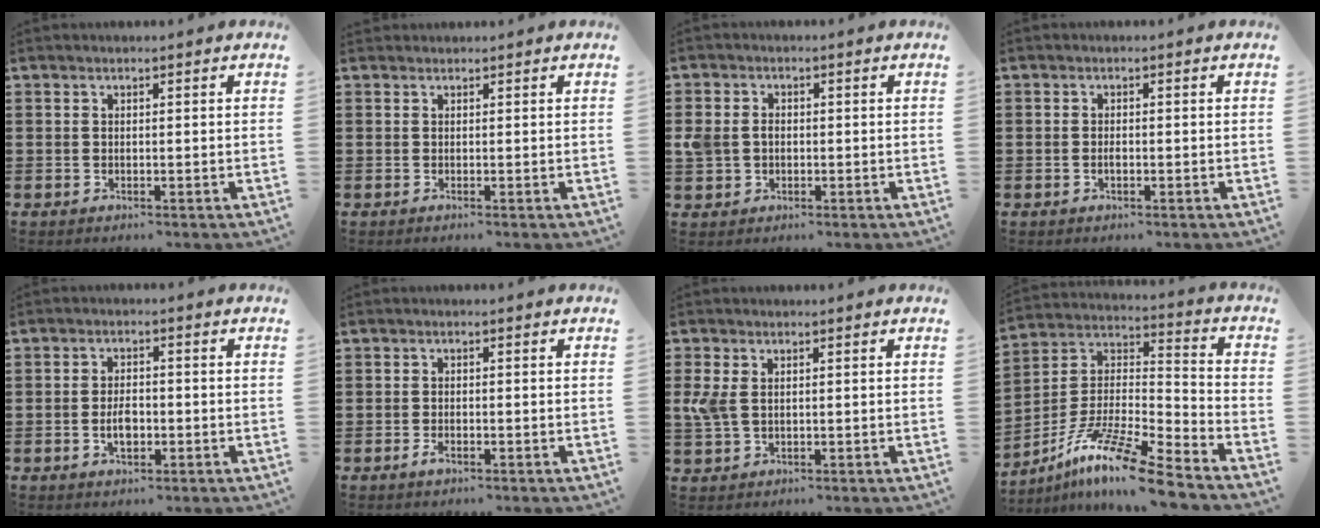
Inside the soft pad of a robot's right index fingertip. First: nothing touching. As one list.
[{"total": 0.0}, {"total": 3.1, "force": [-0.1, 2.5, 1.7], "torque": [-0.055, 0.004, -0.008]}, {"total": 0.9, "force": [-0.3, 0.3, 0.8], "torque": [-0.016, -0.004, -0.005]}, {"total": 3.3, "force": [-0.9, 1.6, 2.8], "torque": [-0.052, 0.003, -0.015]}, {"total": 1.3, "force": [-0.8, 0.5, 0.9], "torque": [-0.025, -0.006, -0.017]}, {"total": 3.7, "force": [0.6, 2.1, 3.0], "torque": [-0.085, -0.001, 0.004]}, {"total": 12.0, "force": [-9.5, 0.5, 7.3], "torque": [-0.144, 0.007, -0.189]}]